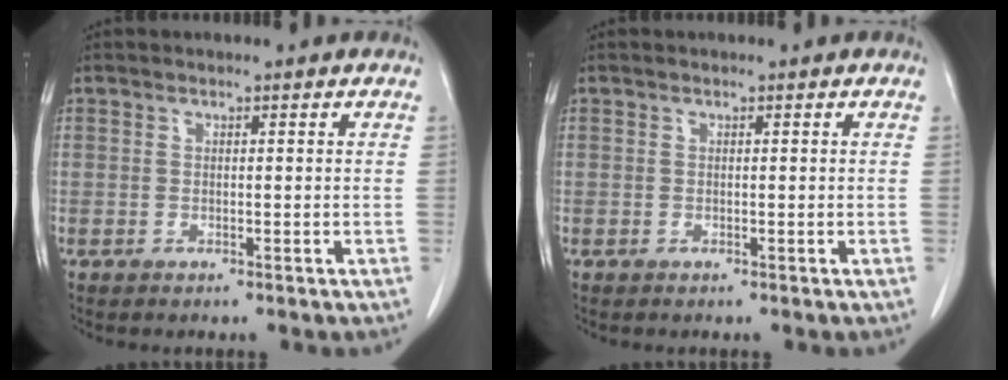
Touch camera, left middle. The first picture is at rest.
{"total": 0.0}